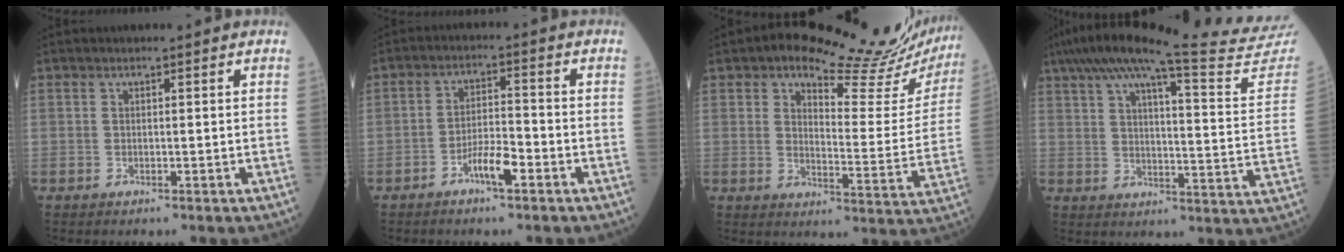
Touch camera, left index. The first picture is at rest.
{"total": 4.8, "force": [-3.0, 0.9, 3.7], "torque": [-0.073, -0.001, -0.057]}
{"total": 18.5, "force": [16.8, 4.1, 6.7], "torque": [-0.079, -0.057, 0.190]}
{"total": 27.1, "force": [24.9, -0.3, 10.8], "torque": [-0.168, -0.079, 0.307]}